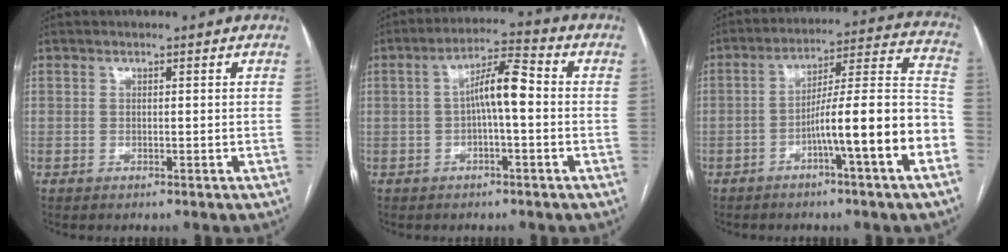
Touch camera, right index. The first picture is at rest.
{"total": 6.8, "force": [-0.2, 1.2, 6.7], "torque": [-0.119, 0.024, -0.006]}
{"total": 16.3, "force": [-5.7, -0.5, 15.3], "torque": [-0.217, 0.023, -0.091]}